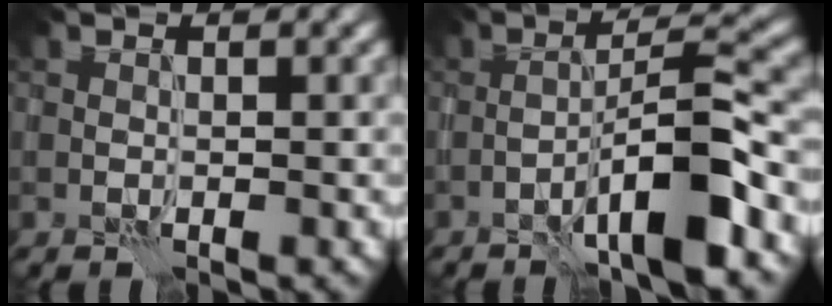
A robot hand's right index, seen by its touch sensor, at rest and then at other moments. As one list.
[{"total": 6.9, "force": [-3.5, 0.9, 5.9], "torque": [-0.090, 0.026, -0.064]}]